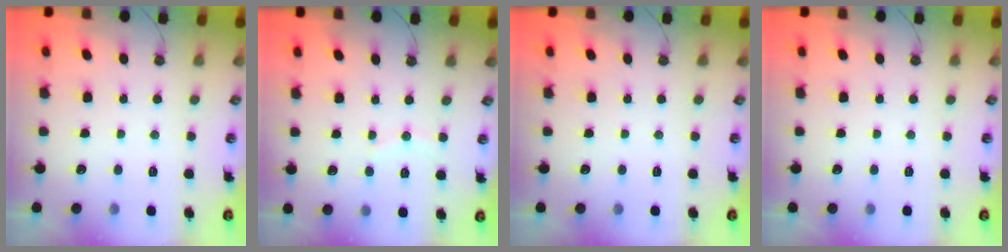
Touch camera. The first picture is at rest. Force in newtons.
{"total": 5.4, "press": 5.4, "slide": 0.5}
{"total": 0.0}
{"total": 0.0}